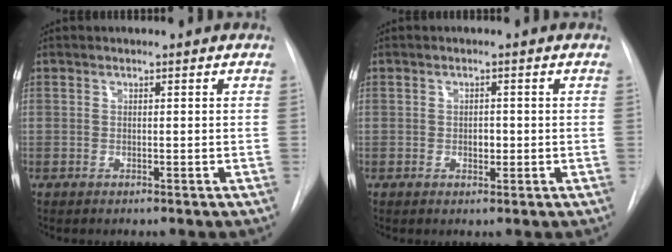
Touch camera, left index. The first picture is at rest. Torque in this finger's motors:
{"motor_torque": [0.24, 0.06, 0.11, 0.02]}